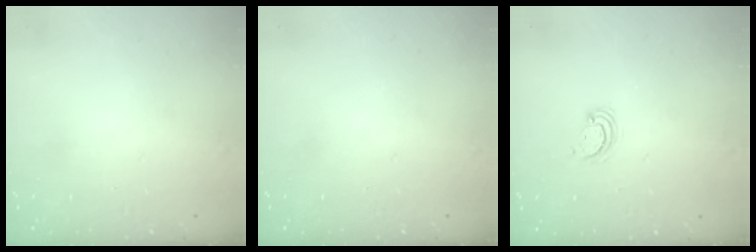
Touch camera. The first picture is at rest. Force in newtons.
{"total": 0.0}
{"total": 3.2, "press": 3.2, "slide": 0.3}